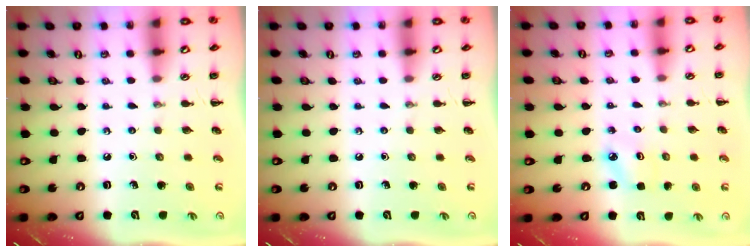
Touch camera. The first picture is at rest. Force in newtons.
{"total": 0.0}
{"total": 2.5, "press": 2.4, "slide": 0.6}